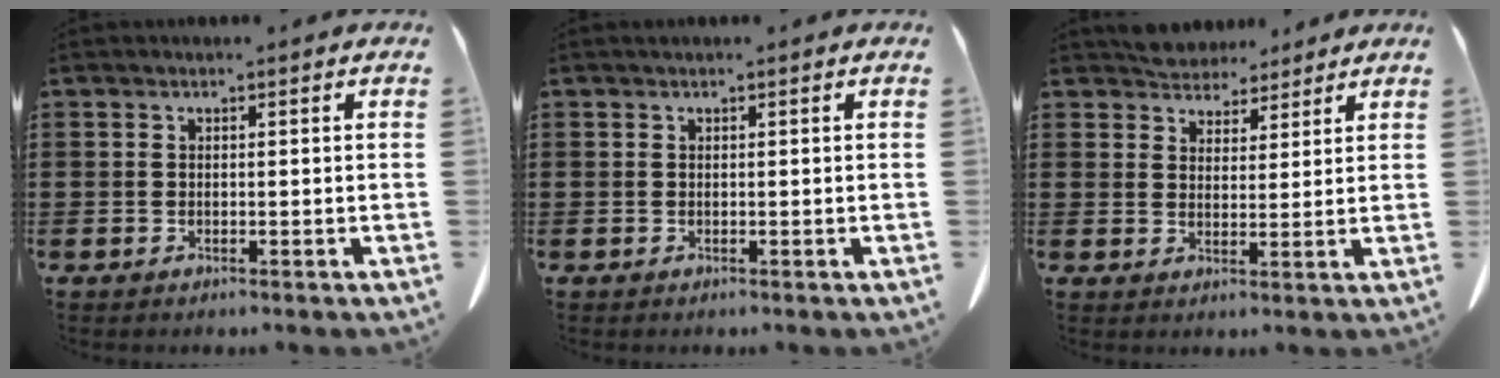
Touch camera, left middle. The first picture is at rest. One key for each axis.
{"total": 0.0}
{"total": 4.4, "fx": 4.2, "fy": 1.4, "fz": -0.1, "tx": -0.015, "ty": -0.008, "tz": 0.080}